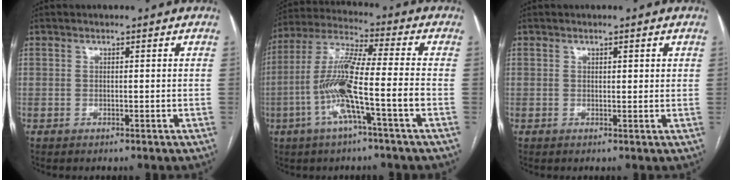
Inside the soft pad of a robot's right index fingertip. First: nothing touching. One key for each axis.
{"total": 12.6, "fx": -3.9, "fy": 0.0, "fz": 12.0, "tx": -0.243, "ty": 0.008, "tz": -0.082}
{"total": 1.1, "fx": 0.6, "fy": 0.3, "fz": 0.8, "tx": -0.010, "ty": 0.001, "tz": 0.007}